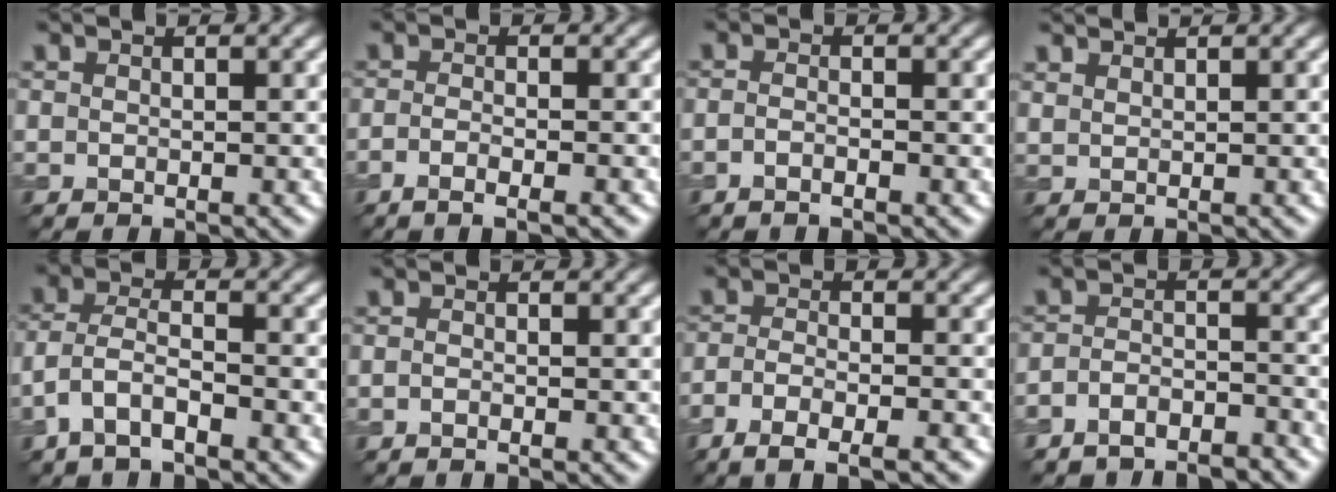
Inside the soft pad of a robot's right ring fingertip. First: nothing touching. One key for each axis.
{"total": 2.6, "fx": -1.4, "fy": 0.7, "fz": 2.1, "tx": -0.031, "ty": -0.004, "tz": -0.027}
{"total": 1.1, "fx": -0.6, "fy": 0.3, "fz": 0.8, "tx": -0.017, "ty": -0.001, "tz": -0.014}
{"total": 1.4, "fx": 1.4, "fy": 0.2, "fz": 0.2, "tx": -0.010, "ty": 0.001, "tz": 0.027}
{"total": 3.4, "fx": -2.0, "fy": 1.3, "fz": 2.5, "tx": -0.055, "ty": 0.006, "tz": -0.046}
{"total": 0.6, "fx": -0.3, "fy": 0.2, "fz": 0.4, "tx": -0.008, "ty": -0.003, "tz": -0.007}
{"total": 5.7, "fx": -3.8, "fy": 1.5, "fz": 3.9, "tx": -0.066, "ty": -0.009, "tz": -0.068}
{"total": 4.7, "fx": -4.2, "fy": 1.5, "fz": 1.4, "tx": -0.024, "ty": -0.009, "tz": -0.070}